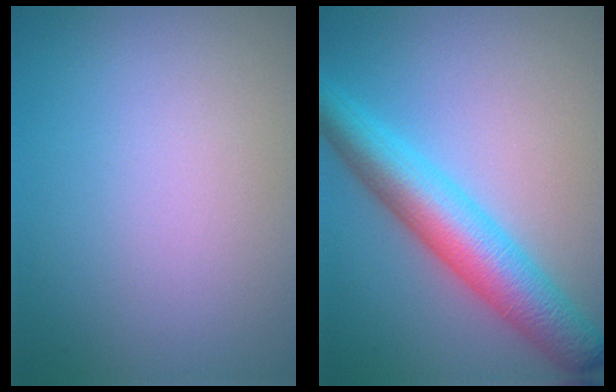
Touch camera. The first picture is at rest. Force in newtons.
{"total": 6.9, "press": 6.9, "slide": 0.1}